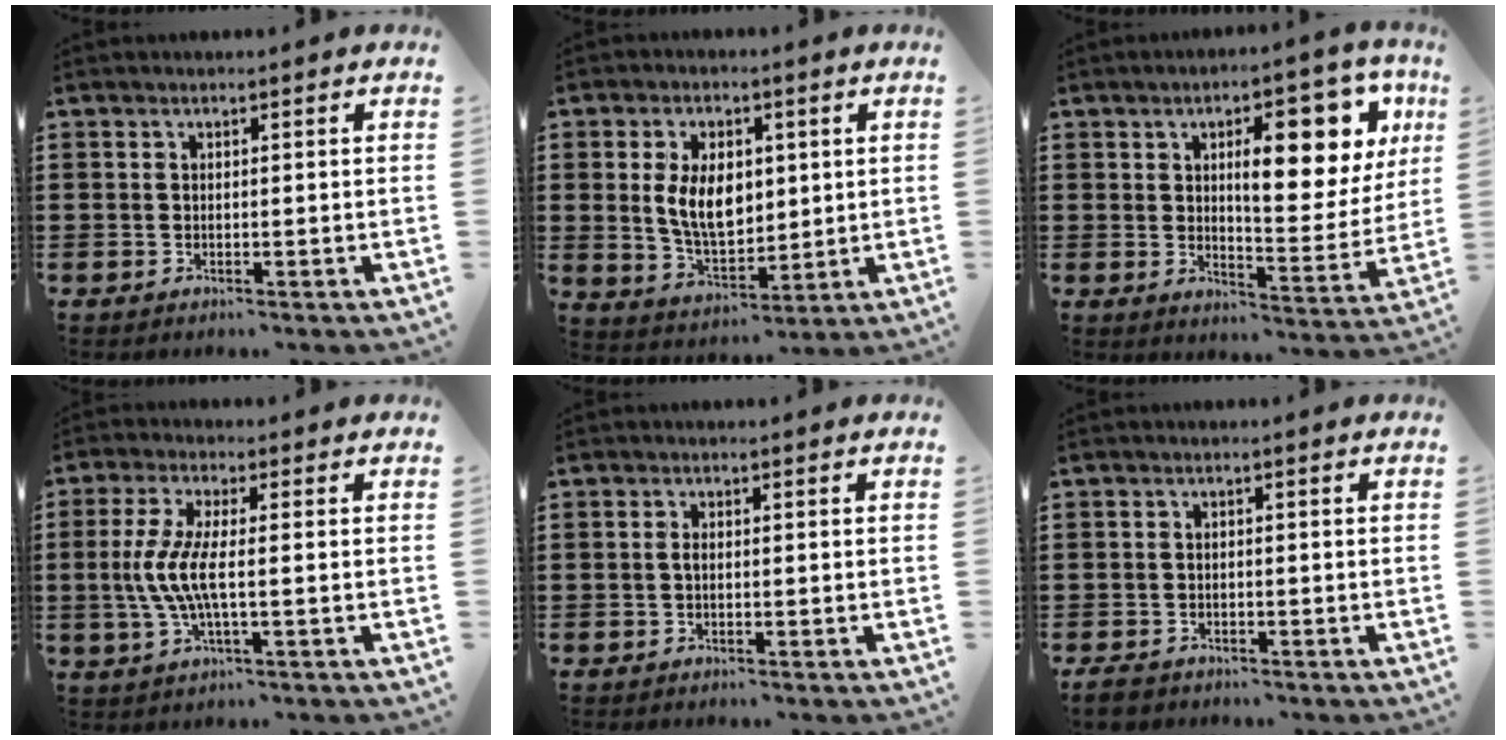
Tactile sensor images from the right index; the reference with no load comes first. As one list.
[{"total": 8.4, "force": [1.2, 5.3, 6.4], "torque": [-0.130, 0.005, 0.017]}, {"total": 11.6, "force": [4.9, 4.1, 9.7], "torque": [-0.131, -0.019, 0.072]}, {"total": 6.7, "force": [-0.9, 1.4, 6.5], "torque": [-0.158, -0.017, -0.029]}, {"total": 0.9, "force": [-0.2, 0.3, 0.8], "torque": [-0.024, -0.005, -0.006]}, {"total": 1.8, "force": [-1.6, 0.8, 0.3], "torque": [-0.016, 0.003, -0.037]}]